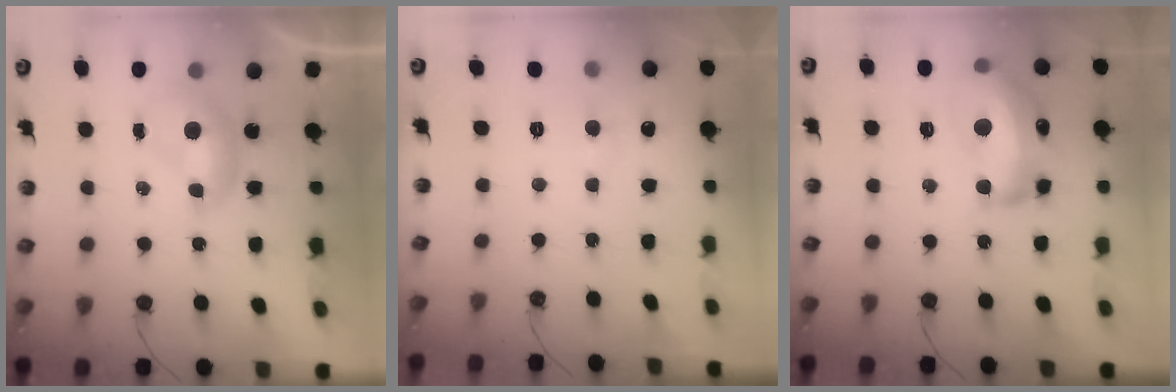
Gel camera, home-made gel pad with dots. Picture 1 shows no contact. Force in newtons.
{"total": 1.4, "press": 1.2, "slide": 0.7}
{"total": 14.9, "press": 14.8, "slide": 0.9}